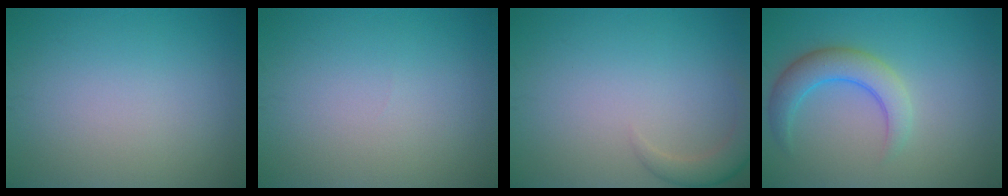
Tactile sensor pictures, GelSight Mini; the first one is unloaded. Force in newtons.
{"total": 0.0}
{"total": 2.3, "press": 2.3, "slide": 0.2}
{"total": 4.0, "press": 4.0, "slide": 0.3}